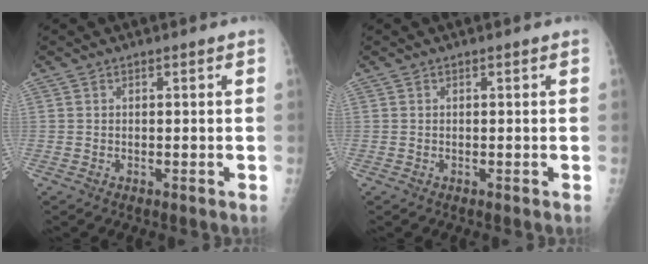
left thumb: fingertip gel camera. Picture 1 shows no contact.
{"total": 0.0}